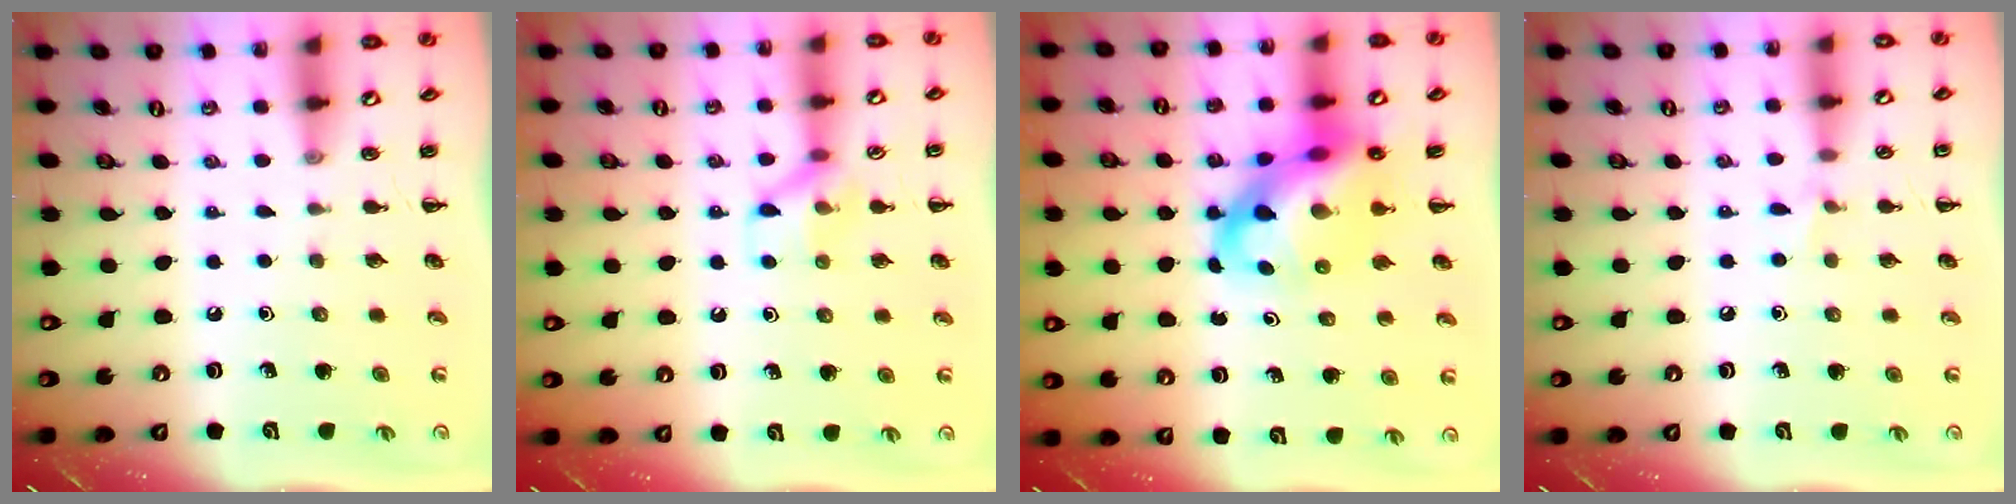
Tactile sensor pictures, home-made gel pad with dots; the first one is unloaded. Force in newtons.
{"total": 8.3, "press": 8.2, "slide": 1.2}
{"total": 14.8, "press": 14.2, "slide": 4.1}
{"total": 3.6, "press": 3.5, "slide": 1.1}